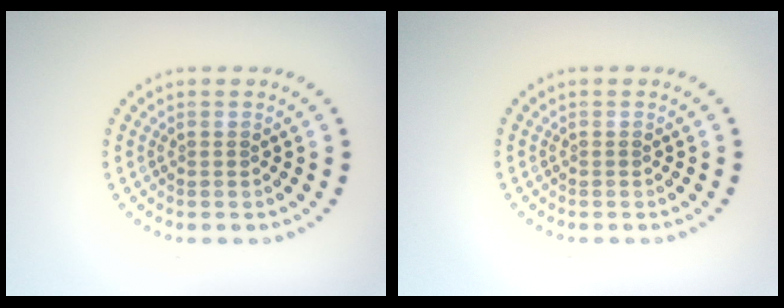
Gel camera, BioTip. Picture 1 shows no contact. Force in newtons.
{"total": 0.0}